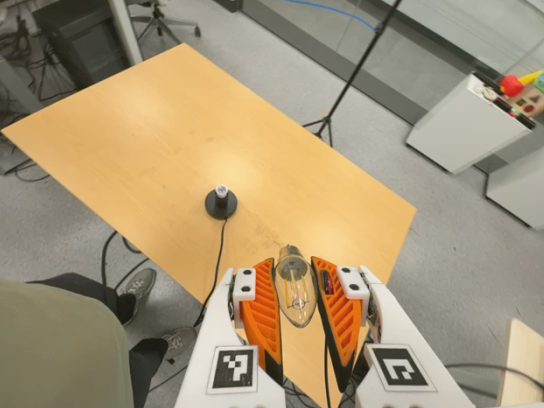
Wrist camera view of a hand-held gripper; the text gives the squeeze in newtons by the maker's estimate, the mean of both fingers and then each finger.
{"total": 19.5, "left": 21.6, "right": 17.3}